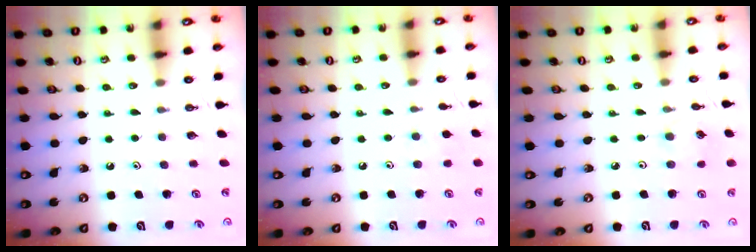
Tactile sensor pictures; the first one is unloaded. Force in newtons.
{"total": 4.3, "press": 4.3, "slide": 0.7}
{"total": 2.5, "press": 2.5, "slide": 0.5}